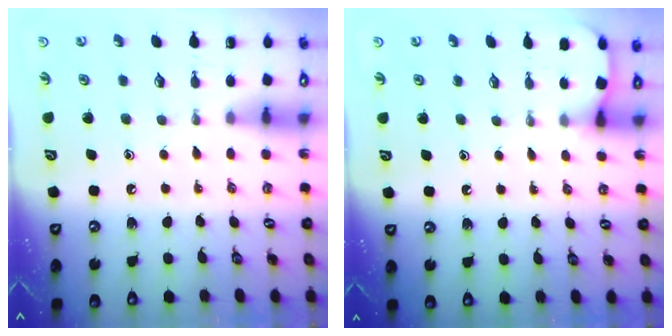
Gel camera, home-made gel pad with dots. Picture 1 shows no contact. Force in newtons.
{"total": 2.6, "press": 2.6, "slide": 0.2}